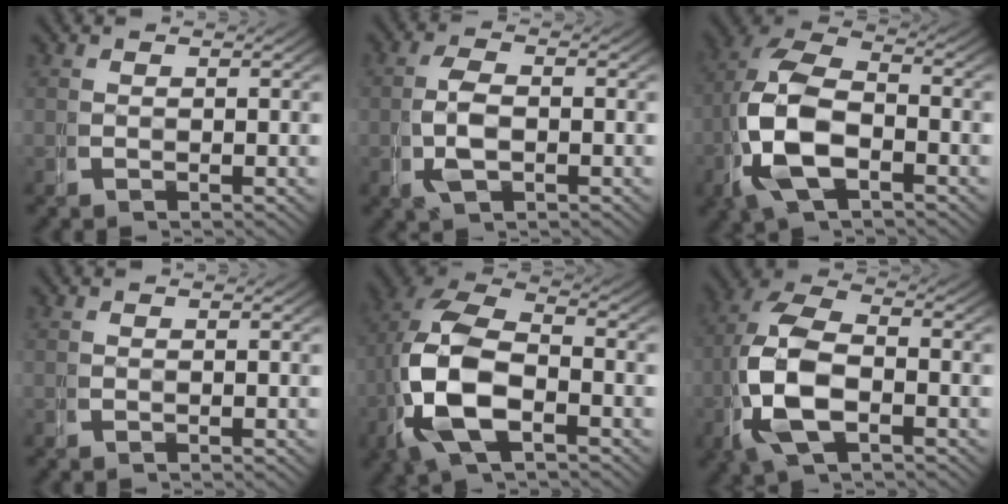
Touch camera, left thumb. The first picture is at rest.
{"total": 3.0, "force": [-0.5, 1.8, 2.3], "torque": [-0.056, -0.007, -0.004]}
{"total": 11.8, "force": [-1.2, 8.2, 8.4], "torque": [-0.200, -0.036, -0.011]}
{"total": 0.0}
{"total": 13.3, "force": [-1.1, 9.2, 9.6], "torque": [-0.231, -0.043, -0.006]}
{"total": 10.8, "force": [-1.3, 7.2, 8.0], "torque": [-0.194, -0.038, -0.009]}